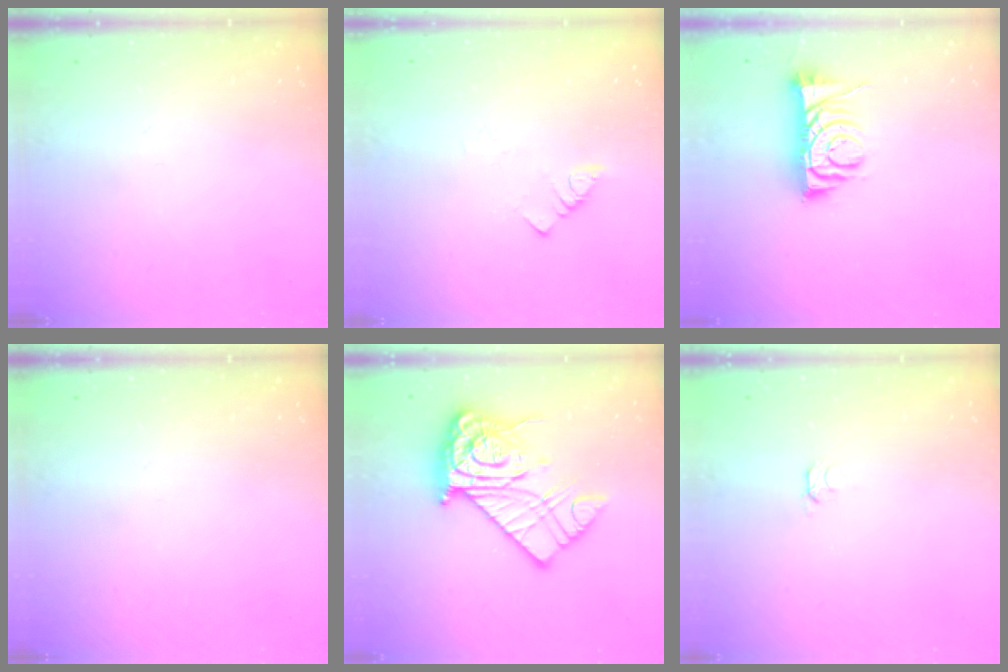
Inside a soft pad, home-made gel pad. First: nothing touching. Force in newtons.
{"total": 1.8, "press": 1.8, "slide": 0.3}
{"total": 7.7, "press": 7.7, "slide": 0.4}
{"total": 0.0}
{"total": 14.7, "press": 14.6, "slide": 1.5}
{"total": 2.4, "press": 2.3, "slide": 0.4}